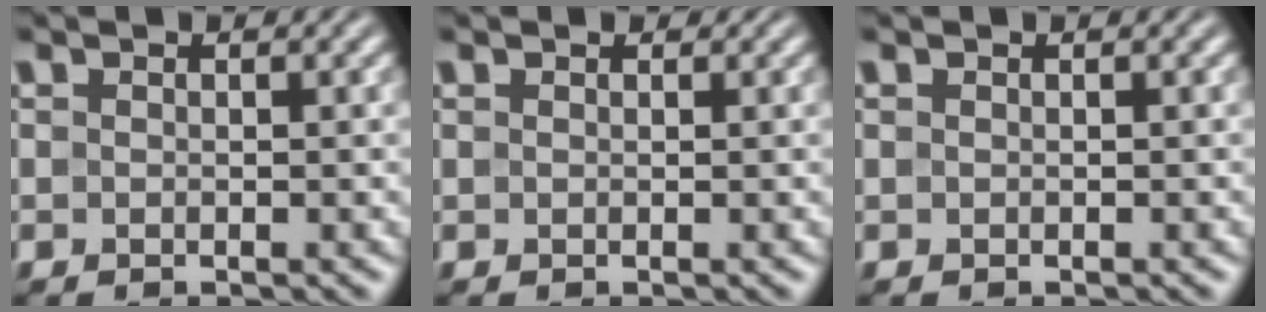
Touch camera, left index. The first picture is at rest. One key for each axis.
{"total": 0.7, "fx": 0.5, "fy": 0.3, "fz": 0.2, "tx": -0.004, "ty": 0.000, "tz": 0.005}
{"total": 0.0}